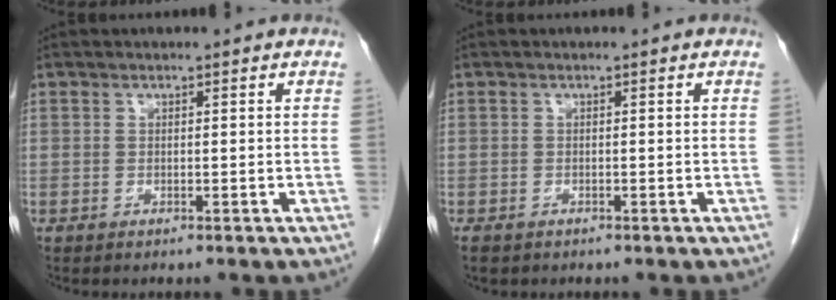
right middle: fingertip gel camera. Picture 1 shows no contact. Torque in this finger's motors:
{"motor_torque": [0.59, -0.50, 0.13, 0.03]}